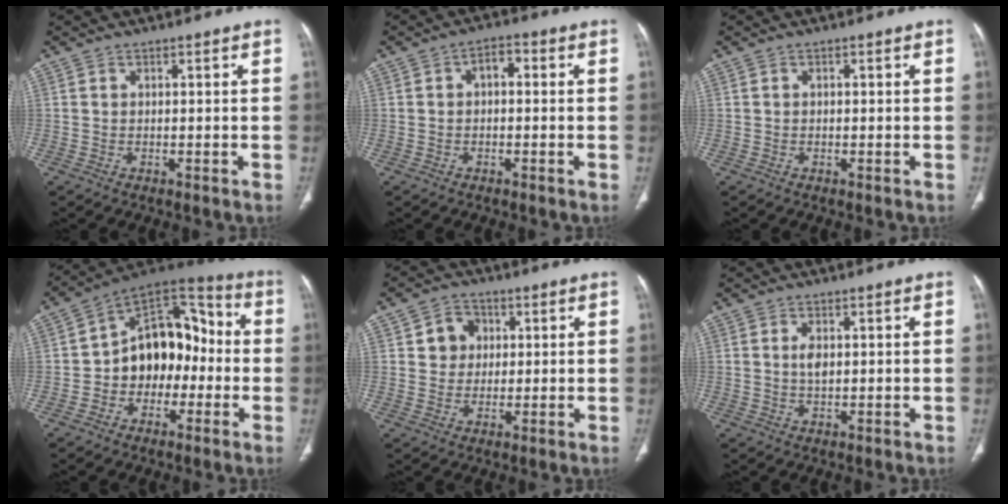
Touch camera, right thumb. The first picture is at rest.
{"total": 3.2, "force": [0.2, 2.0, 2.5], "torque": [-0.031, 0.014, -0.005]}
{"total": 0.0}
{"total": 16.5, "force": [-2.0, 11.5, 11.7], "torque": [-0.129, 0.055, -0.042]}
{"total": 5.9, "force": [1.5, 5.3, 2.2], "torque": [-0.004, 0.001, 0.022]}
{"total": 2.4, "force": [0.5, 1.2, 2.0], "torque": [-0.038, -0.003, 0.010]}